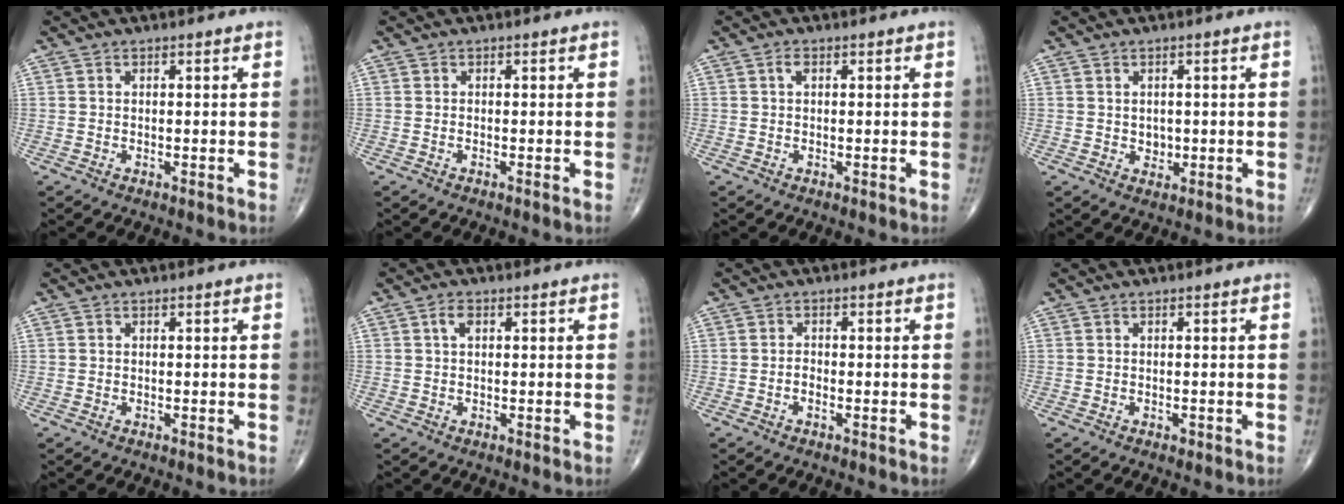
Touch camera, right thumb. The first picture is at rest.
{"total": 0.0}
{"total": 1.1, "force": [0.3, 0.7, 0.8], "torque": [-0.010, 0.002, 0.003]}
{"total": 1.9, "force": [0.2, 1.6, 1.0], "torque": [-0.003, 0.000, 0.007]}
{"total": 0.0}
{"total": 1.9, "force": [0.6, 1.2, 1.4], "torque": [-0.023, 0.005, 0.009]}
{"total": 1.2, "force": [-0.6, 0.6, 0.8], "torque": [-0.014, 0.006, -0.012]}
{"total": 0.6, "force": [-0.3, 0.3, 0.4], "torque": [-0.001, 0.000, -0.006]}